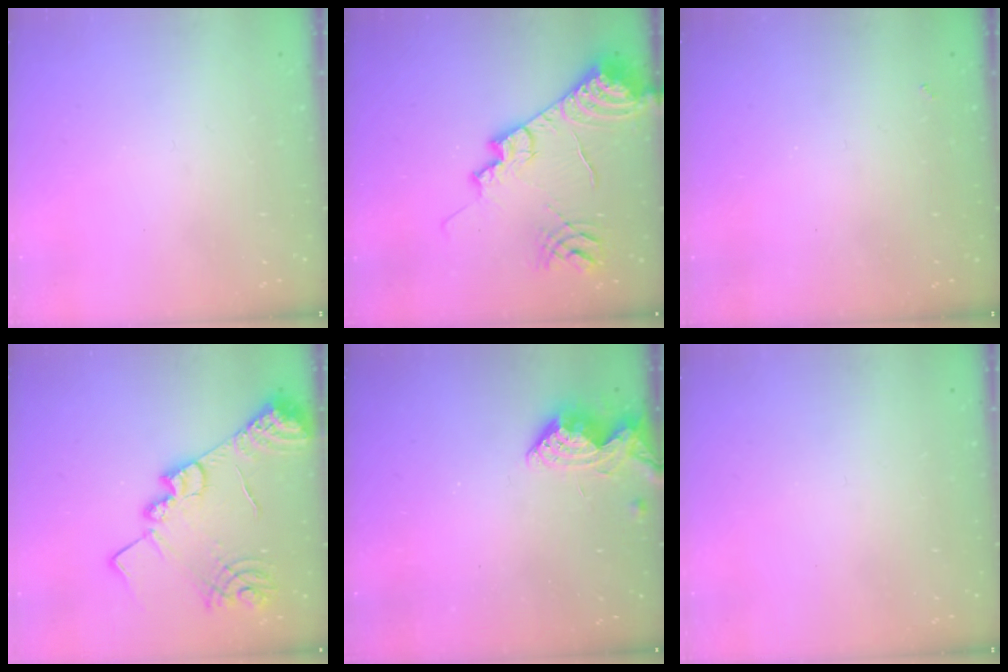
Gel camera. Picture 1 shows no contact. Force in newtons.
{"total": 18.3, "press": 18.1, "slide": 2.2}
{"total": 1.6, "press": 1.6, "slide": 0.4}
{"total": 18.2, "press": 18.1, "slide": 1.5}
{"total": 7.6, "press": 7.6, "slide": 0.5}
{"total": 0.0}